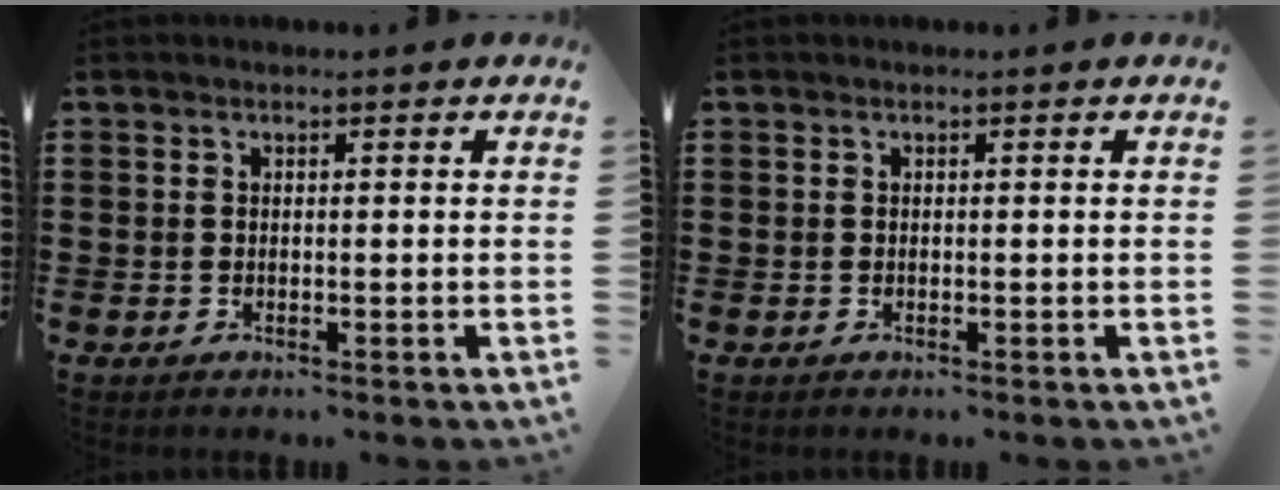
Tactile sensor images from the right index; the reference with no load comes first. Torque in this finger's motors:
{"motor_torque": [0.73, 1.41, 0.00, 0.00]}